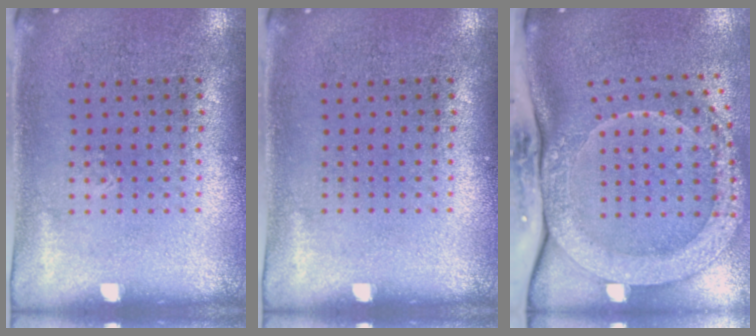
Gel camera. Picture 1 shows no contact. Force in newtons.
{"total": 0.0}
{"total": 3.1, "press": 2.3, "slide": 2.1}